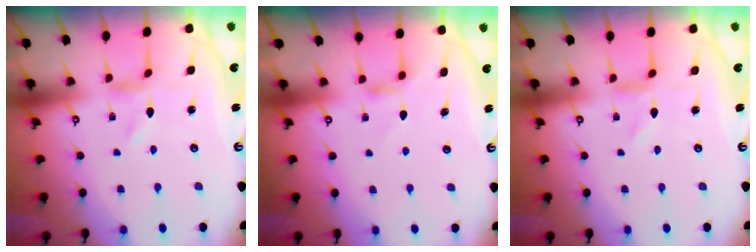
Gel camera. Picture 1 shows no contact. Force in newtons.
{"total": 4.2, "press": 4.2, "slide": 0.4}
{"total": 0.6, "press": 0.6, "slide": 0.2}